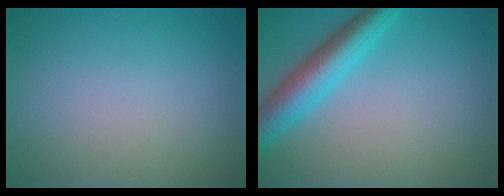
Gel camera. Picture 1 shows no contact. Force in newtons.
{"total": 5.4, "press": 5.4, "slide": 0.2}